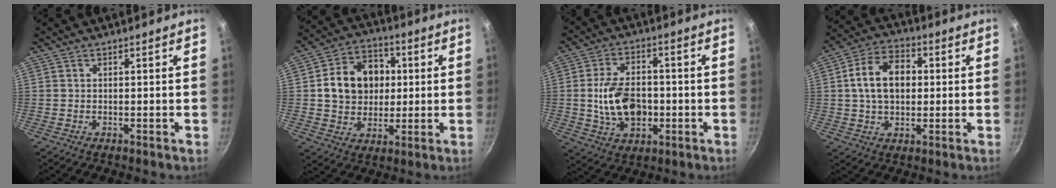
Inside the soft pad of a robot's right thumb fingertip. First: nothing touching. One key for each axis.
{"total": 14.1, "fx": 1.8, "fy": 11.6, "fz": 7.9, "tx": -0.097, "ty": 0.016, "tz": 0.027}
{"total": 12.7, "fx": -1.3, "fy": 8.4, "fz": 9.4, "tx": -0.144, "ty": 0.015, "tz": -0.019}
{"total": 12.2, "fx": 1.4, "fy": 8.5, "fz": 8.7, "tx": -0.125, "ty": 0.020, "tz": 0.013}